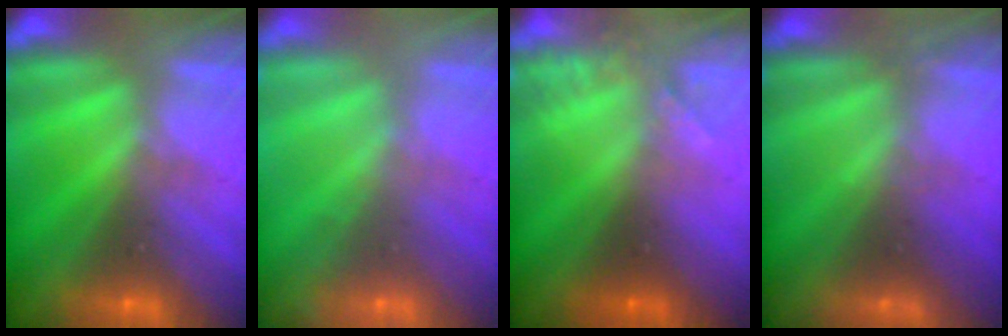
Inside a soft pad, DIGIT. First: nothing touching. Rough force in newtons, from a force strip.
{"total": 1.8}
{"total": 2.1}
{"total": 2.3}